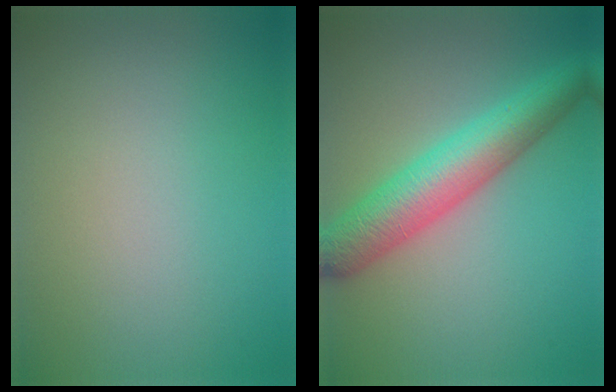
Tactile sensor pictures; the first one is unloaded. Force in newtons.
{"total": 6.5, "press": 6.5, "slide": 0.2}